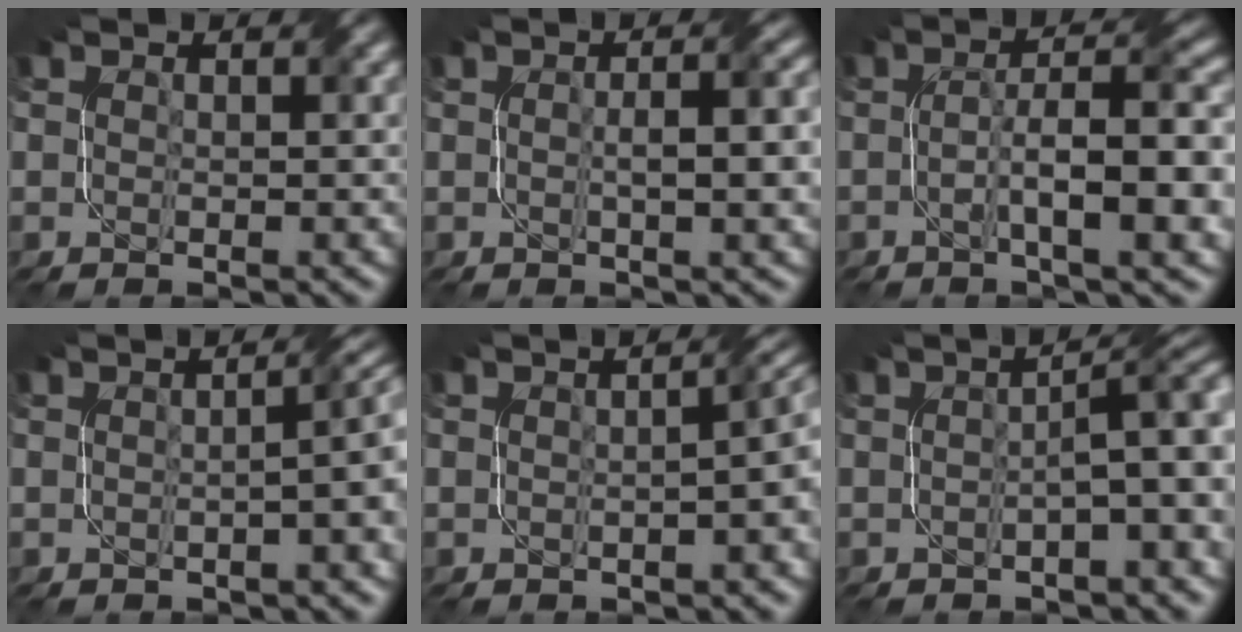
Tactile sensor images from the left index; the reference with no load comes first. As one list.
[{"total": 4.6, "force": [-0.1, 1.3, 4.4], "torque": [-0.059, 0.007, -0.001]}, {"total": 8.0, "force": [-1.5, 1.9, 7.7], "torque": [-0.121, 0.012, -0.026]}, {"total": 5.0, "force": [0.2, 2.0, 4.6], "torque": [-0.024, 0.020, -0.010]}, {"total": 5.5, "force": [-0.2, 2.5, 4.9], "torque": [-0.020, 0.013, -0.007]}, {"total": 5.7, "force": [-0.5, 1.4, 5.5], "torque": [-0.067, 0.017, -0.010]}]